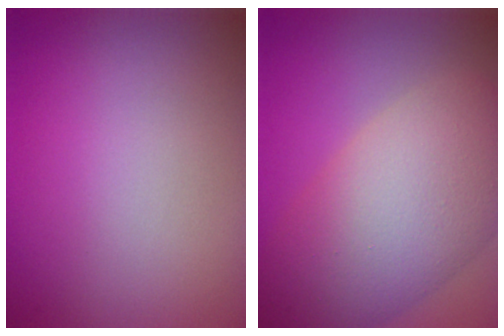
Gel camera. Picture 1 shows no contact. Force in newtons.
{"total": 10.4, "press": 10.4, "slide": 0.6}